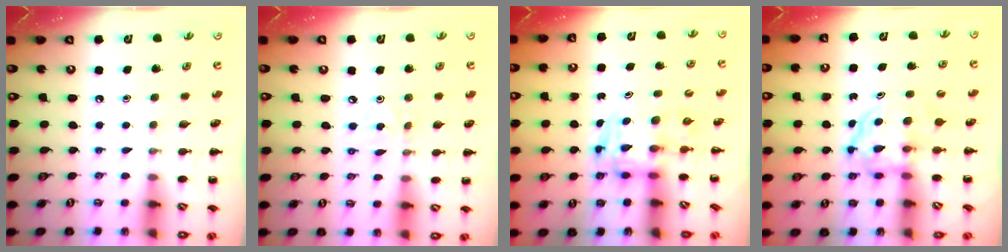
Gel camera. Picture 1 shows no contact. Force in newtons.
{"total": 2.8, "press": 2.7, "slide": 0.9}
{"total": 3.4, "press": 3.4, "slide": 0.6}
{"total": 3.7, "press": 3.7, "slide": 0.2}